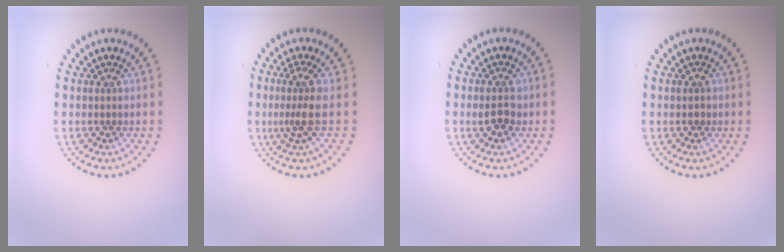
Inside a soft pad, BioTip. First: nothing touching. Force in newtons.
{"total": 2.6, "press": 1.7, "slide": 2.0}
{"total": 2.0, "press": 2.0, "slide": 0.2}
{"total": 0.9, "press": 0.9, "slide": 0.1}